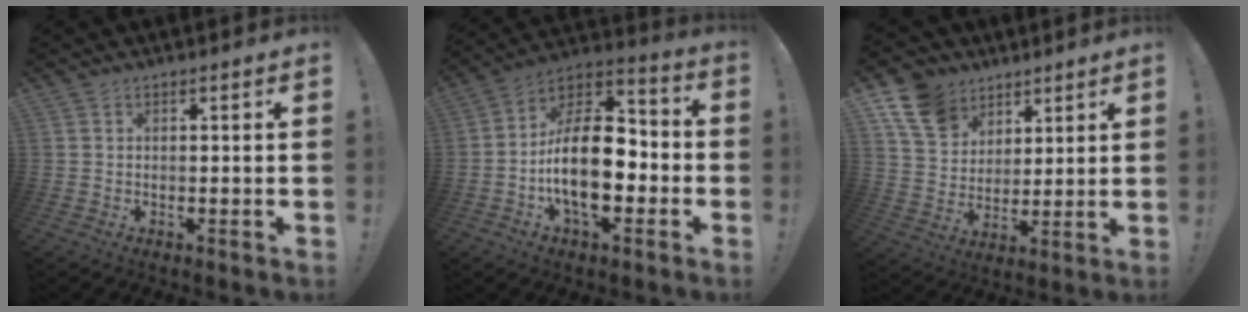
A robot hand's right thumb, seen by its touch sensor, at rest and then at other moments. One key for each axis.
{"total": 20.7, "fx": -3.8, "fy": 11.5, "fz": 16.8, "tx": -0.304, "ty": 0.014, "tz": -0.060}
{"total": 13.4, "fx": 7.9, "fy": 9.7, "fz": 4.7, "tx": -0.086, "ty": -0.045, "tz": 0.157}